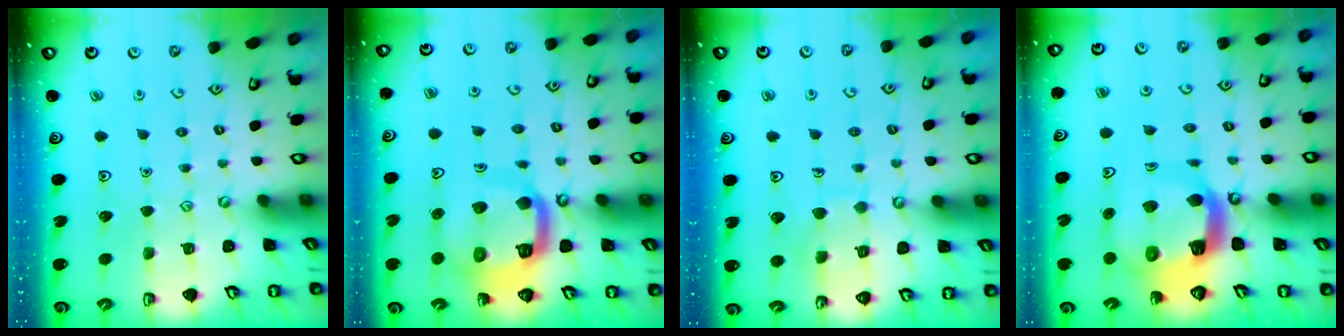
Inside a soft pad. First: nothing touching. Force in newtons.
{"total": 13.8, "press": 13.8, "slide": 1.5}
{"total": 7.3, "press": 7.2, "slide": 0.7}
{"total": 11.1, "press": 11.0, "slide": 1.5}